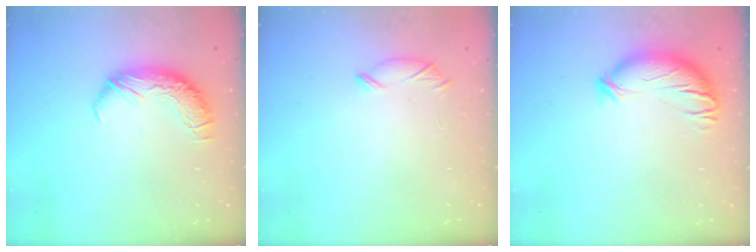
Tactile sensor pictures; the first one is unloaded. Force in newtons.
{"total": 7.6, "press": 7.6, "slide": 0.3}
{"total": 3.8, "press": 3.0, "slide": 2.3}